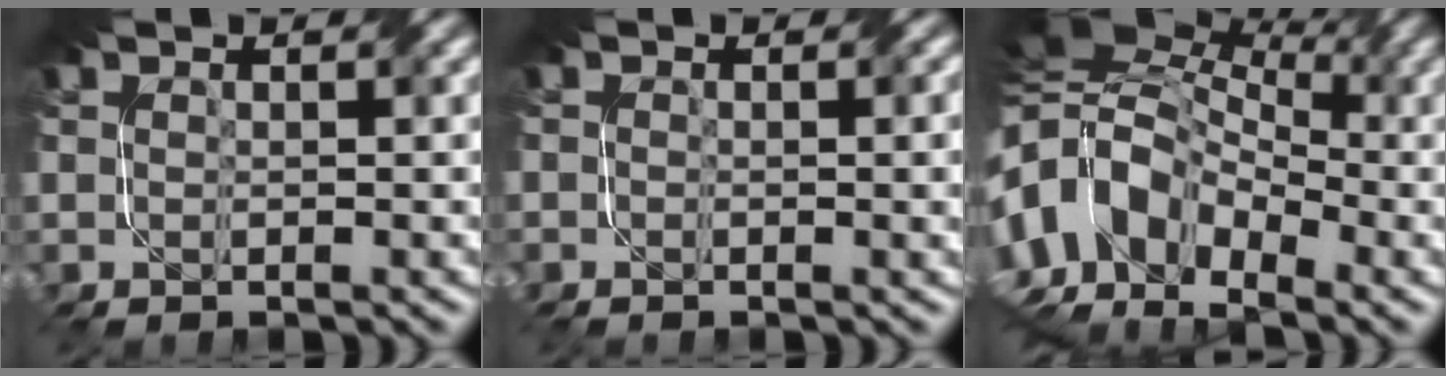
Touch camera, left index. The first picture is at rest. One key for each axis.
{"total": 2.7, "fx": -0.4, "fy": 1.3, "fz": 2.4, "tx": -0.022, "ty": 0.001, "tz": -0.007}
{"total": 13.0, "fx": -3.9, "fy": 8.8, "fz": 8.7, "tx": -0.165, "ty": 0.007, "tz": -0.081}